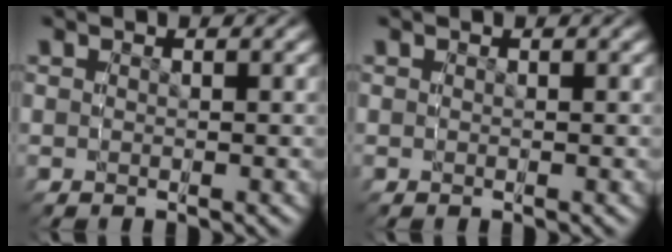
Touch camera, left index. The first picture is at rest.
{"total": 0.0}